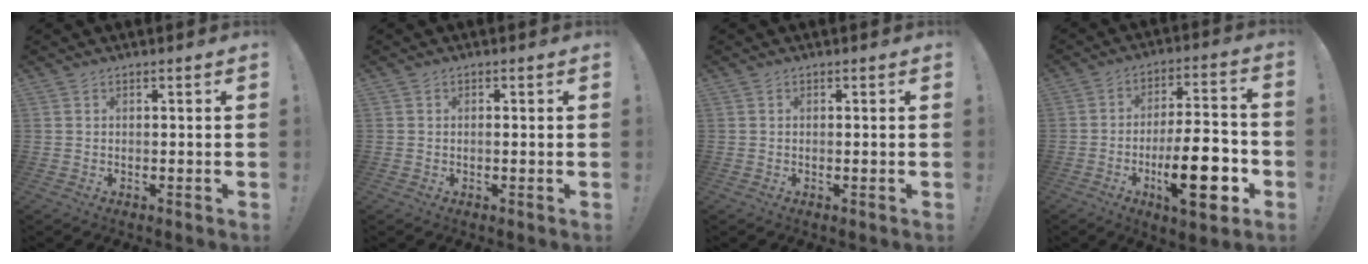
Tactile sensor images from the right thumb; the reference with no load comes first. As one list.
[{"total": 0.5, "force": [-0.5, 0.1, 0.1], "torque": [-0.001, 0.000, -0.010]}, {"total": 0.0}, {"total": 19.8, "force": [-6.9, 6.2, 17.5], "torque": [-0.264, 0.022, -0.107]}]